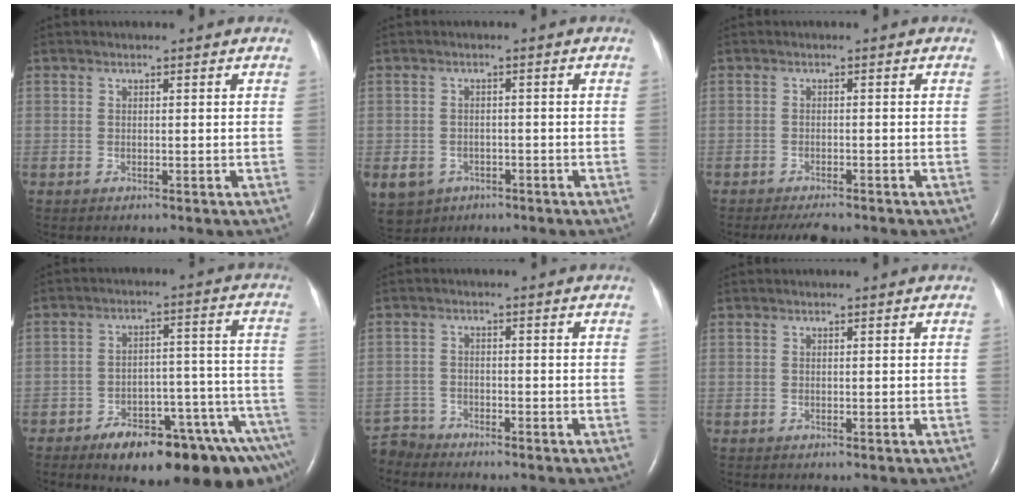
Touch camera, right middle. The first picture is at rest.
{"total": 7.8, "force": [-4.2, 6.3, 2.0], "torque": [-0.060, 0.002, -0.057]}
{"total": 3.6, "force": [-3.1, 0.7, 1.7], "torque": [-0.027, -0.007, -0.044]}
{"total": 18.5, "force": [-13.1, 4.4, 12.3], "torque": [-0.078, 0.043, -0.179]}
{"total": 4.5, "force": [-4.3, 1.0, -0.9], "torque": [0.020, -0.006, -0.086]}
{"total": 0.0}